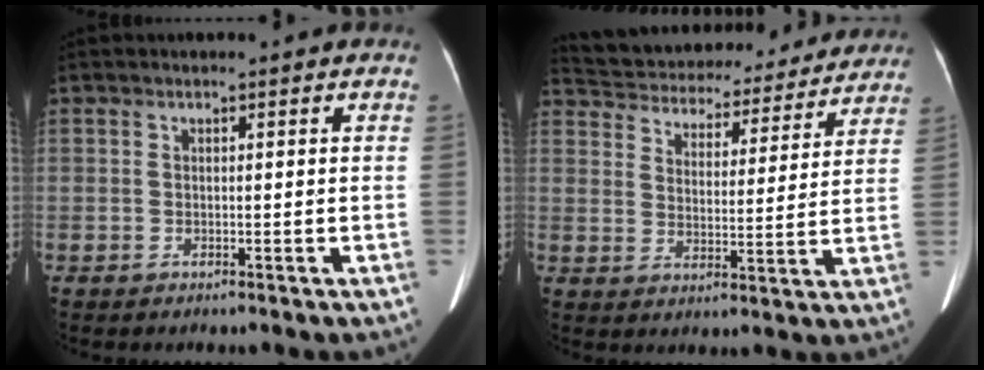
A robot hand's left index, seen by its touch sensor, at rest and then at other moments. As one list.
[{"total": 23.4, "force": [21.4, 6.7, 6.7], "torque": [-0.127, 0.008, 0.282]}]